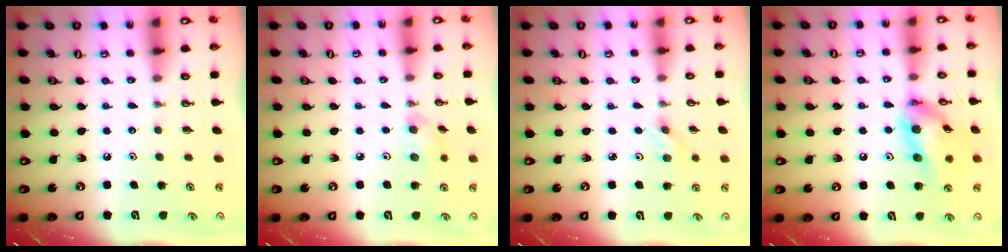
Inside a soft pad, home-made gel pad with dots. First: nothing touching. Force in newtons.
{"total": 7.4, "press": 5.6, "slide": 4.8}
{"total": 2.7, "press": 2.3, "slide": 1.4}
{"total": 14.2, "press": 14.2, "slide": 1.2}